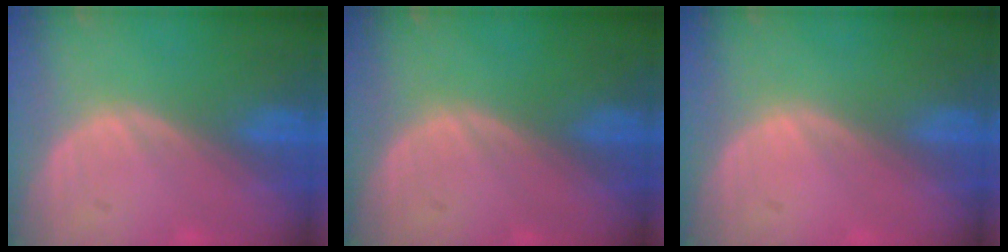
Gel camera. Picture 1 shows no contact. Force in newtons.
{"total": 0.0}
{"total": 0.0}